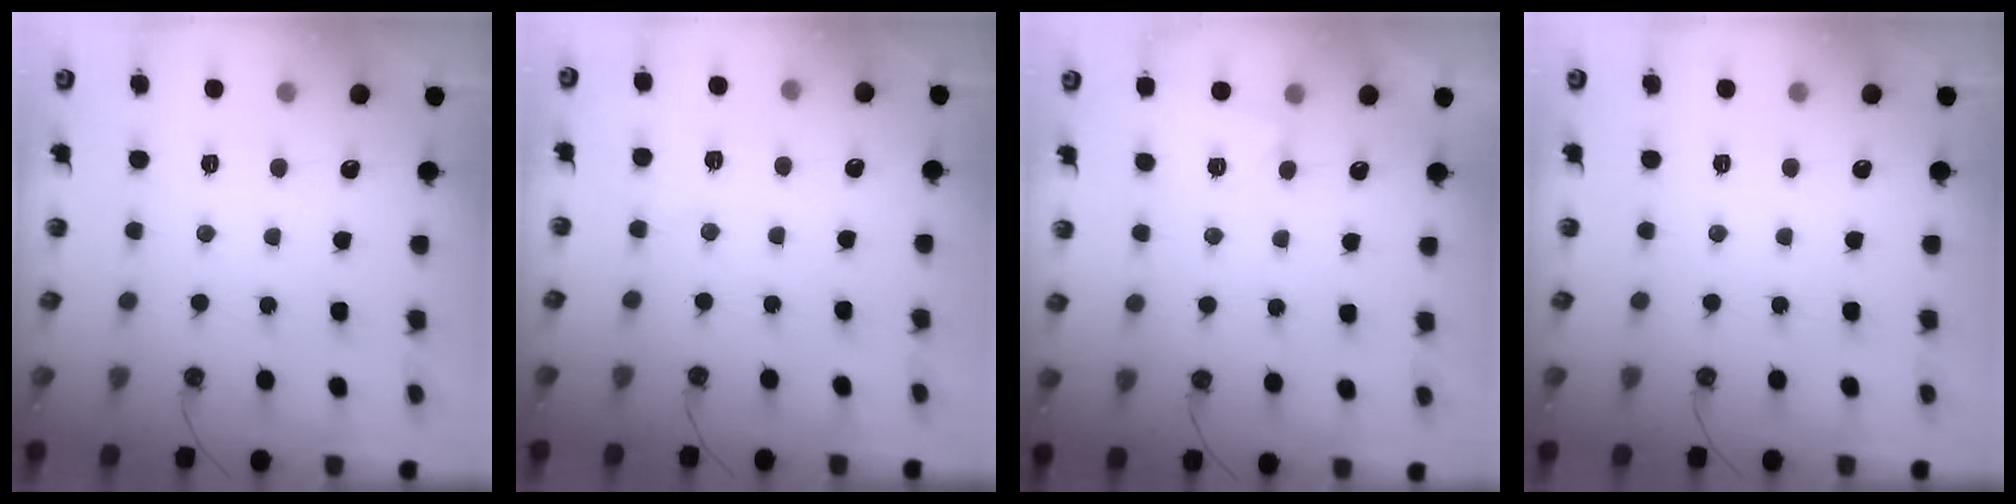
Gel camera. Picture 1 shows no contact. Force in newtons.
{"total": 7.4, "press": 2.8, "slide": 6.9}
{"total": 3.7, "press": 2.4, "slide": 2.8}
{"total": 0.0}